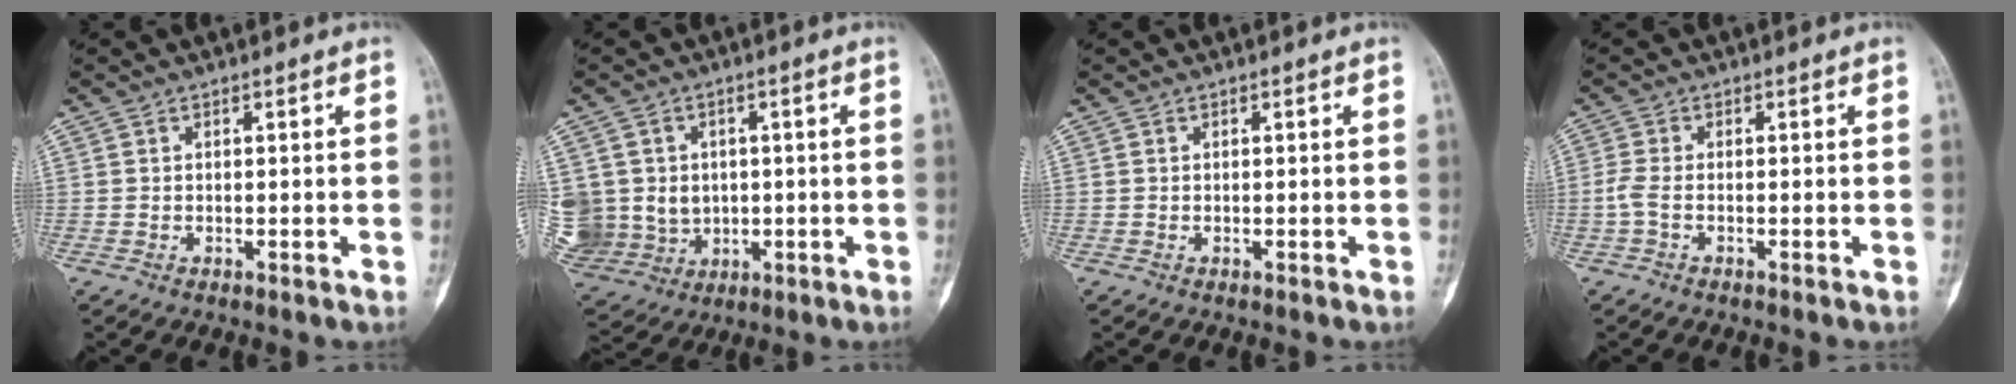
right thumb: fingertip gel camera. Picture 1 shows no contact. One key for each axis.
{"total": 15.4, "fx": 0.0, "fy": 13.9, "fz": 6.7, "tx": -0.154, "ty": 0.020, "tz": 0.030}
{"total": 0.0}
{"total": 2.3, "fx": -0.8, "fy": 0.8, "fz": 2.0, "tx": -0.055, "ty": -0.002, "tz": -0.022}